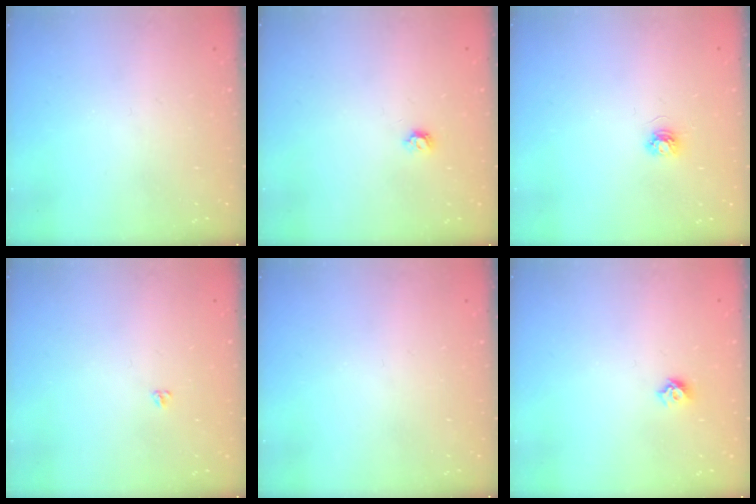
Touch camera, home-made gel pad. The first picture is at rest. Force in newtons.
{"total": 3.8, "press": 3.7, "slide": 0.6}
{"total": 3.4, "press": 3.4, "slide": 0.4}
{"total": 3.1, "press": 3.0, "slide": 0.4}
{"total": 0.0}
{"total": 4.9, "press": 4.8, "slide": 0.8}